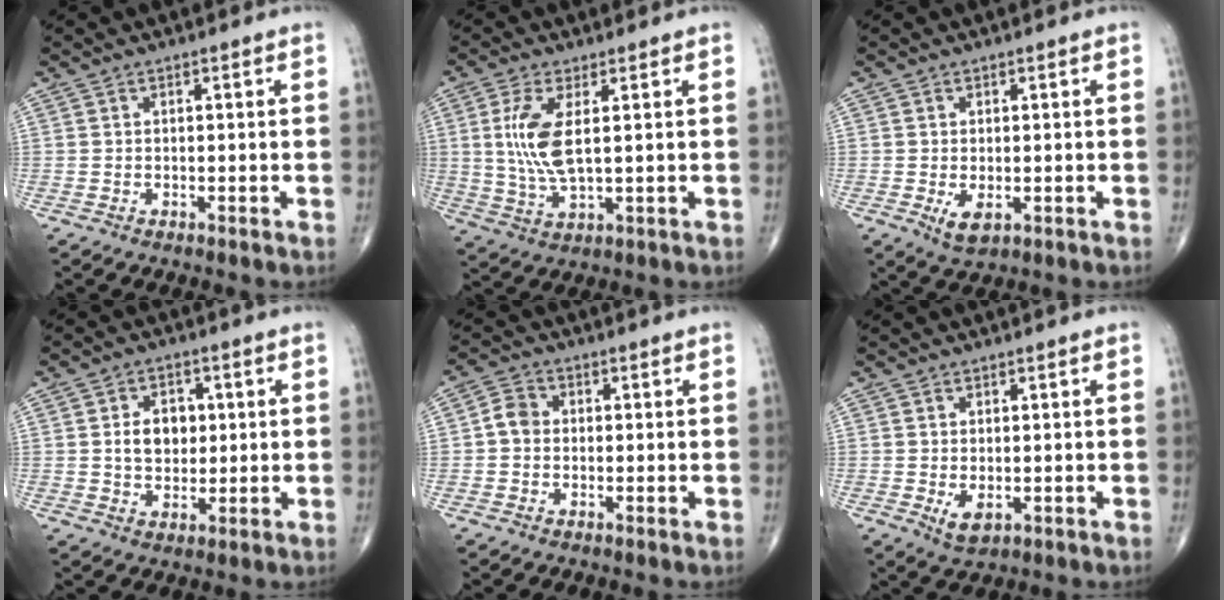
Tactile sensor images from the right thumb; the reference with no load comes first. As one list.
[{"total": 8.8, "force": [1.6, 3.2, 8.0], "torque": [-0.186, -0.011, 0.037]}, {"total": 3.3, "force": [-0.9, 1.7, 2.7], "torque": [-0.047, -0.008, -0.009]}, {"total": 7.0, "force": [0.9, 5.2, 4.6], "torque": [-0.047, -0.001, 0.014]}, {"total": 3.8, "force": [-0.3, 3.2, 2.0], "torque": [-0.027, 0.012, -0.013]}, {"total": 3.3, "force": [-0.7, 1.9, 2.7], "torque": [-0.043, -0.008, -0.003]}]